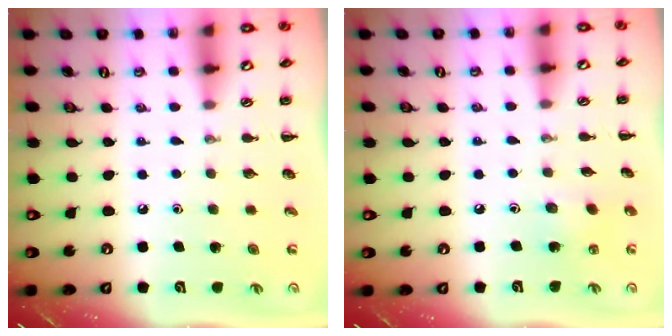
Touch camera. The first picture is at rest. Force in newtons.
{"total": 3.4, "press": 3.3, "slide": 0.9}